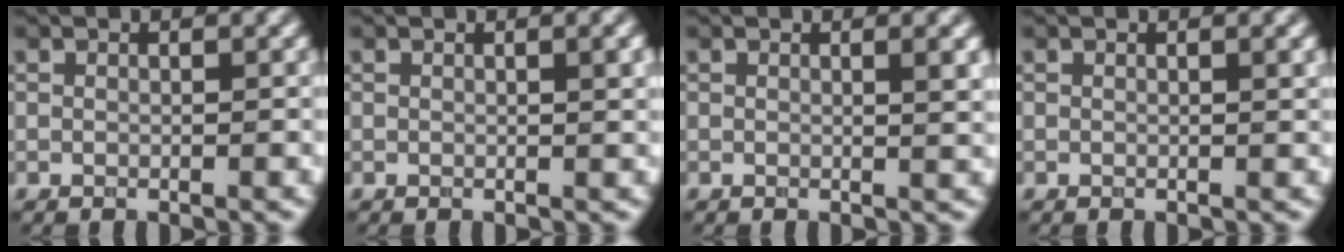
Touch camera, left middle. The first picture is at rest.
{"total": 1.8, "force": [0.5, 0.5, 1.6], "torque": [-0.018, 0.003, 0.005]}
{"total": 2.1, "force": [0.6, 0.6, 1.9], "torque": [-0.016, 0.001, 0.005]}
{"total": 1.1, "force": [0.4, 0.3, 0.9], "torque": [-0.010, 0.002, 0.004]}